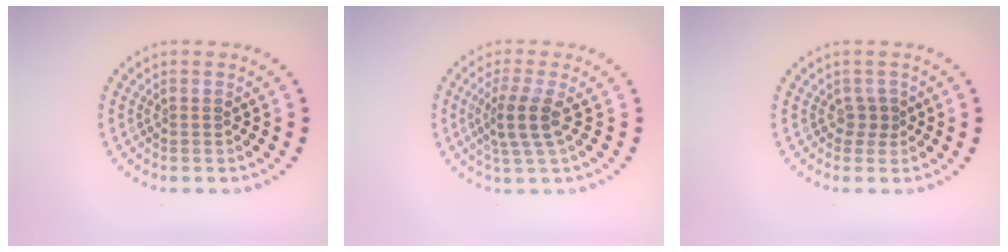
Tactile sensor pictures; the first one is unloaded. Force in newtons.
{"total": 3.0, "press": 2.2, "slide": 1.9}
{"total": 1.3, "press": 0.9, "slide": 0.9}